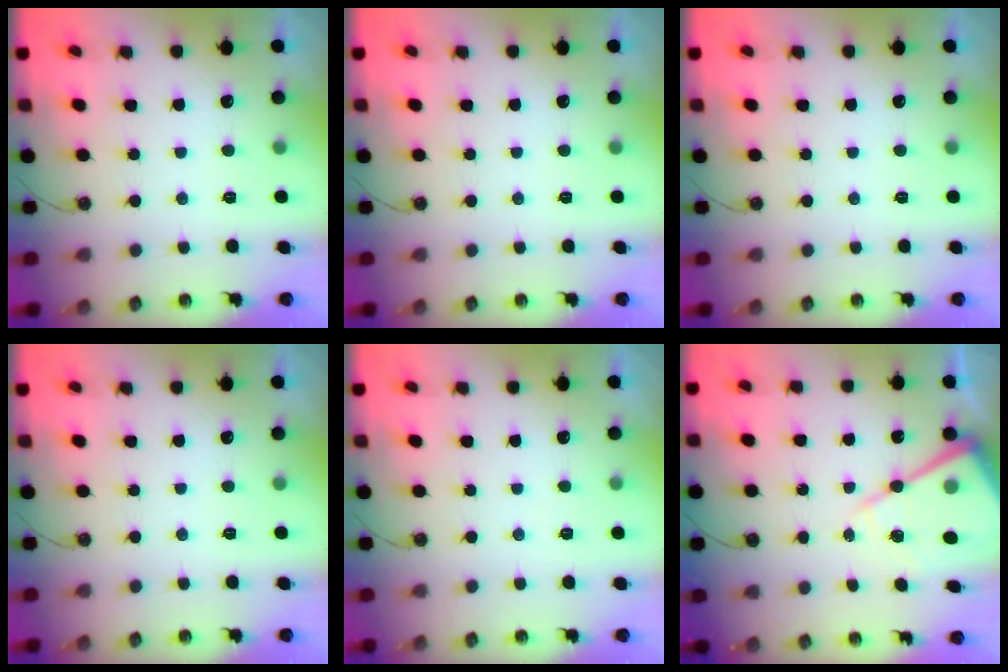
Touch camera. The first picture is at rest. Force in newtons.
{"total": 0.0}
{"total": 0.0}
{"total": 0.0}
{"total": 3.1, "press": 3.0, "slide": 0.5}
{"total": 14.0, "press": 13.9, "slide": 0.5}